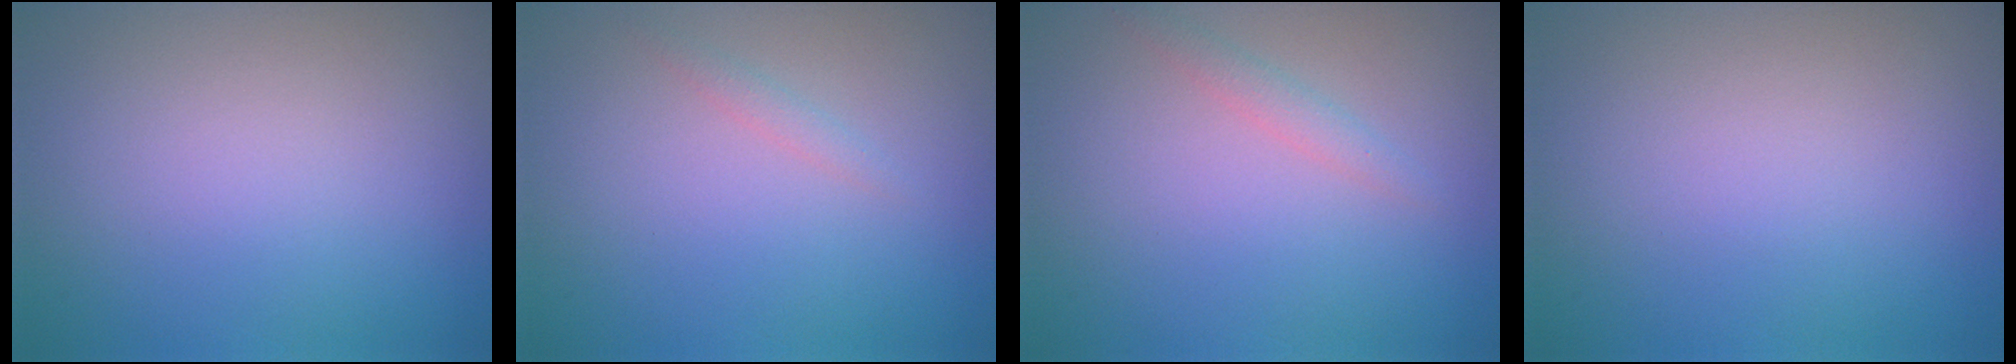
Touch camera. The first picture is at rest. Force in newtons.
{"total": 0.7, "press": 0.7, "slide": 0.1}
{"total": 1.2, "press": 1.2, "slide": 0.0}
{"total": 0.0}